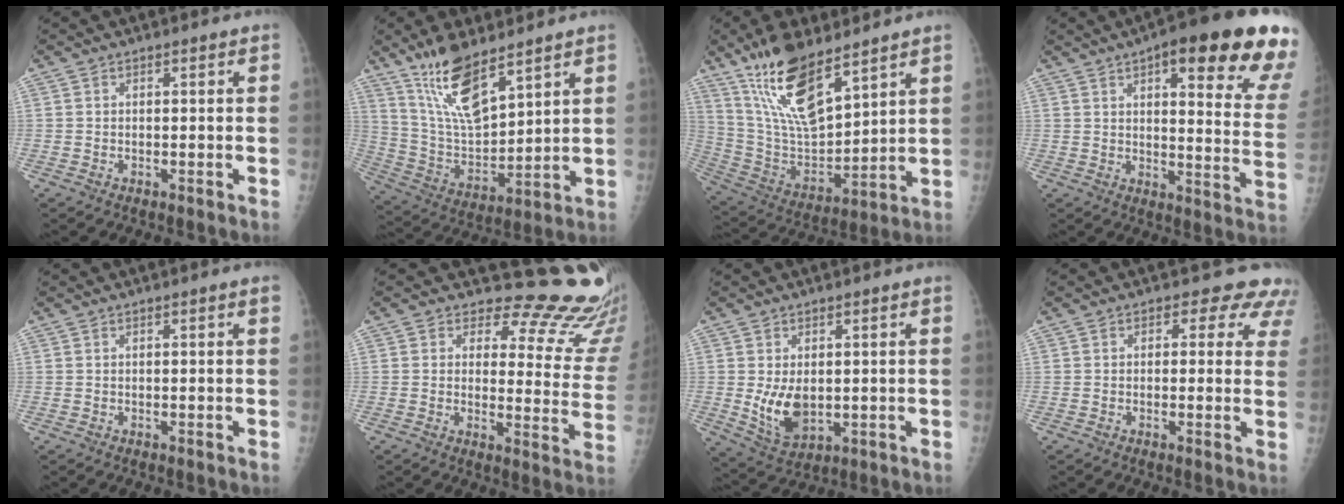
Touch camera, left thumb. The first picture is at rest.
{"total": 14.0, "force": [9.9, 4.4, 8.8], "torque": [-0.142, -0.062, 0.204]}
{"total": 17.8, "force": [12.1, 6.1, 11.5], "torque": [-0.184, -0.065, 0.240]}
{"total": 23.5, "force": [13.2, 5.4, 18.6], "torque": [-0.213, -0.043, 0.161]}
{"total": 0.7, "force": [0.4, 0.0, 0.6], "torque": [-0.007, 0.001, 0.004]}
{"total": 17.3, "force": [16.2, 5.0, 3.7], "torque": [0.011, -0.164, 0.163]}
{"total": 7.3, "force": [0.3, 4.8, 5.6], "torque": [-0.082, -0.019, 0.023]}
{"total": 7.1, "force": [5.5, 4.1, 1.9], "torque": [0.027, -0.019, 0.038]}